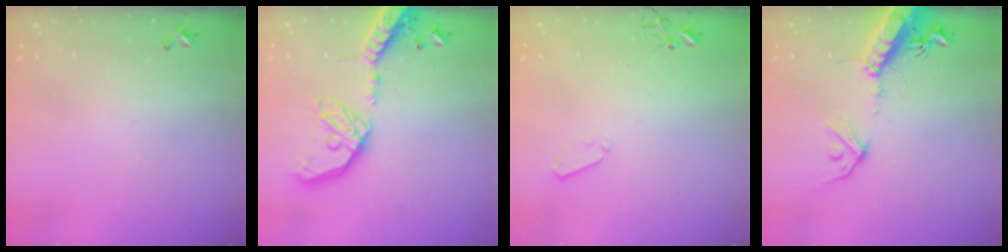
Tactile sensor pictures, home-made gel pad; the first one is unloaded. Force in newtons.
{"total": 20.9, "press": 20.5, "slide": 3.9}
{"total": 4.1, "press": 4.0, "slide": 0.8}
{"total": 16.9, "press": 16.5, "slide": 3.8}